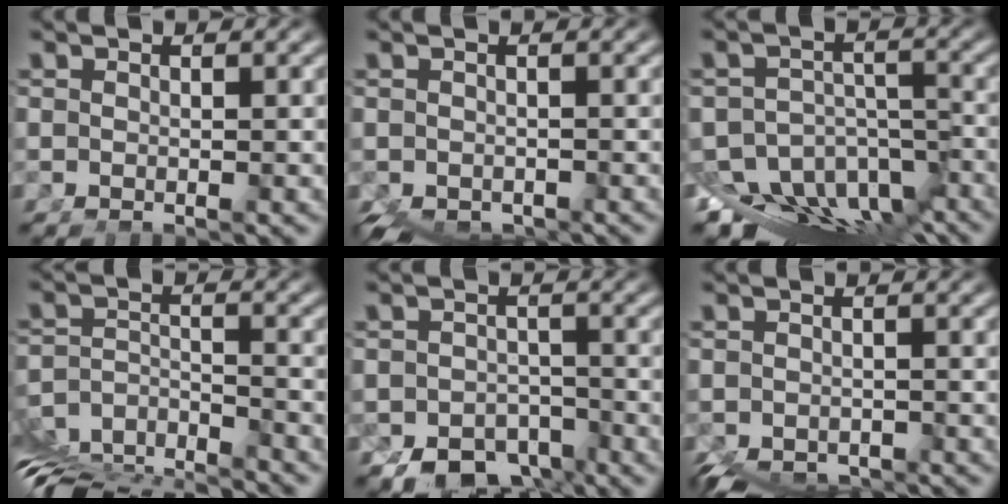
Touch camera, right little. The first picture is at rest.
{"total": 3.8, "force": [-2.6, 2.0, 1.9], "torque": [-0.041, -0.033, -0.025]}
{"total": 14.0, "force": [-7.2, 9.6, 7.1], "torque": [-0.116, -0.039, -0.106]}
{"total": 7.7, "force": [-4.8, 4.0, 4.5], "torque": [-0.080, -0.040, -0.069]}
{"total": 6.7, "force": [-4.7, 4.2, 2.2], "torque": [-0.015, -0.026, -0.067]}
{"total": 4.6, "force": [-3.6, 2.0, 1.9], "torque": [-0.036, -0.035, -0.042]}